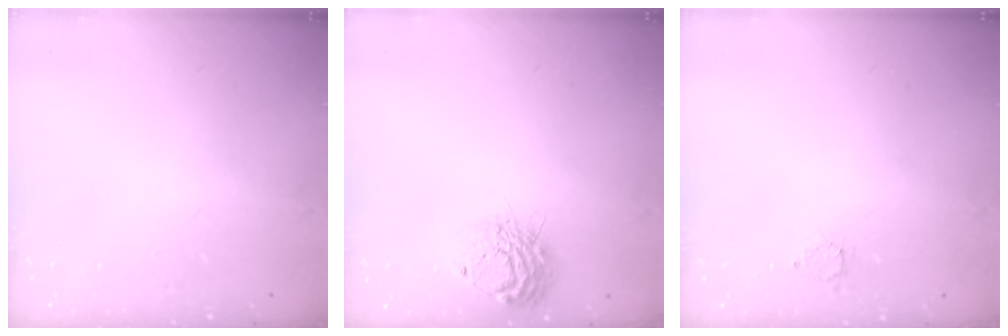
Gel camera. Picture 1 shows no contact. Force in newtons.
{"total": 12.5, "press": 12.5, "slide": 1.1}
{"total": 2.3, "press": 2.3, "slide": 0.2}